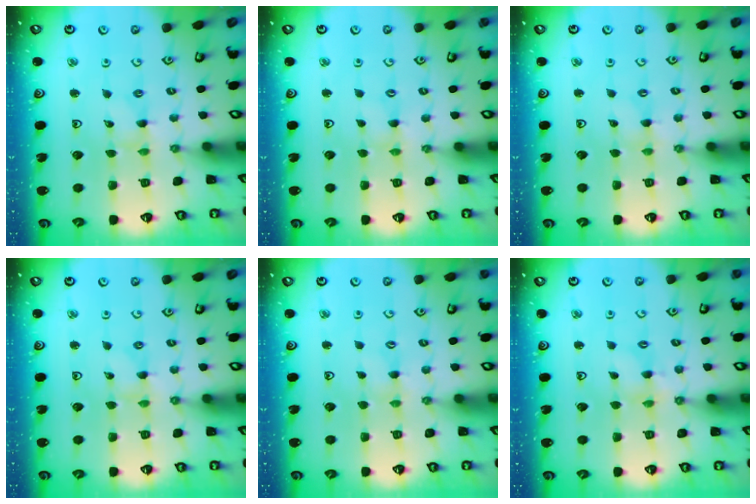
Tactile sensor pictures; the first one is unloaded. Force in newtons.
{"total": 0.0}
{"total": 0.0}
{"total": 0.0}
{"total": 0.5, "press": 0.5, "slide": 0.1}
{"total": 2.0, "press": 2.0, "slide": 0.2}